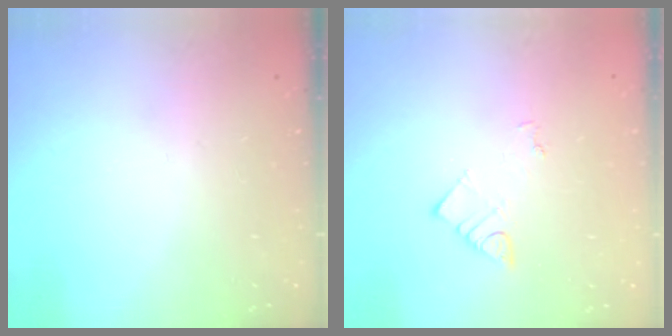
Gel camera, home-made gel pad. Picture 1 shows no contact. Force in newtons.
{"total": 4.1, "press": 4.1, "slide": 0.2}